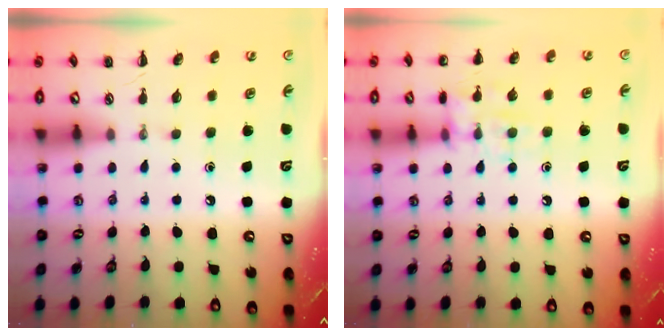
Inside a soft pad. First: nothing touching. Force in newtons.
{"total": 10.3, "press": 10.3, "slide": 1.2}